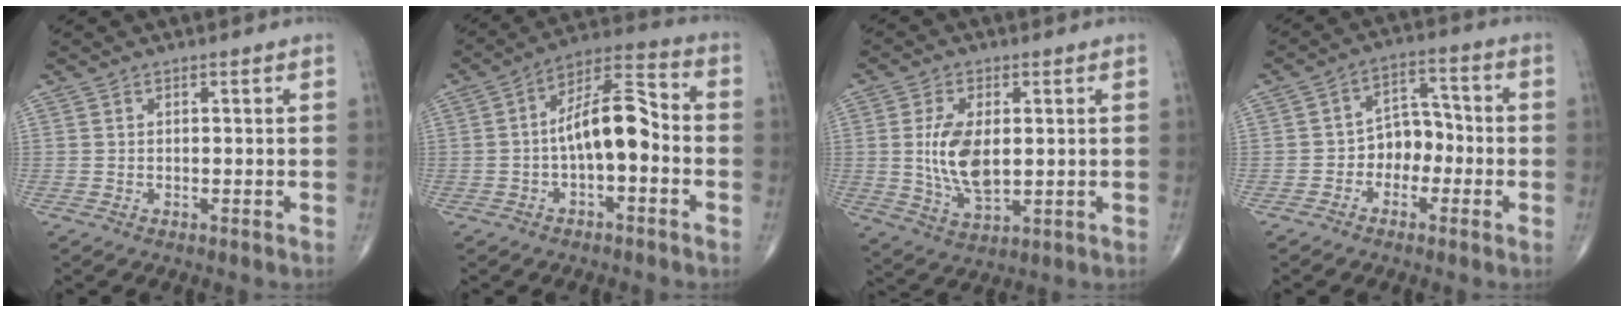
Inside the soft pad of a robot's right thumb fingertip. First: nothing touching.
{"total": 12.0, "force": [-1.8, 5.2, 10.6], "torque": [-0.169, 0.047, -0.039]}
{"total": 10.3, "force": [0.7, 5.3, 8.8], "torque": [-0.165, -0.014, 0.021]}
{"total": 6.9, "force": [-2.0, 5.1, 4.2], "torque": [-0.031, 0.037, -0.046]}